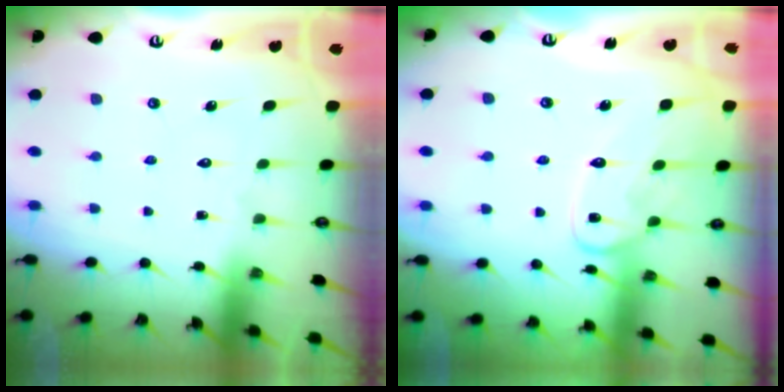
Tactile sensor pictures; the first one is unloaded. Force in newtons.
{"total": 11.3, "press": 11.2, "slide": 0.4}